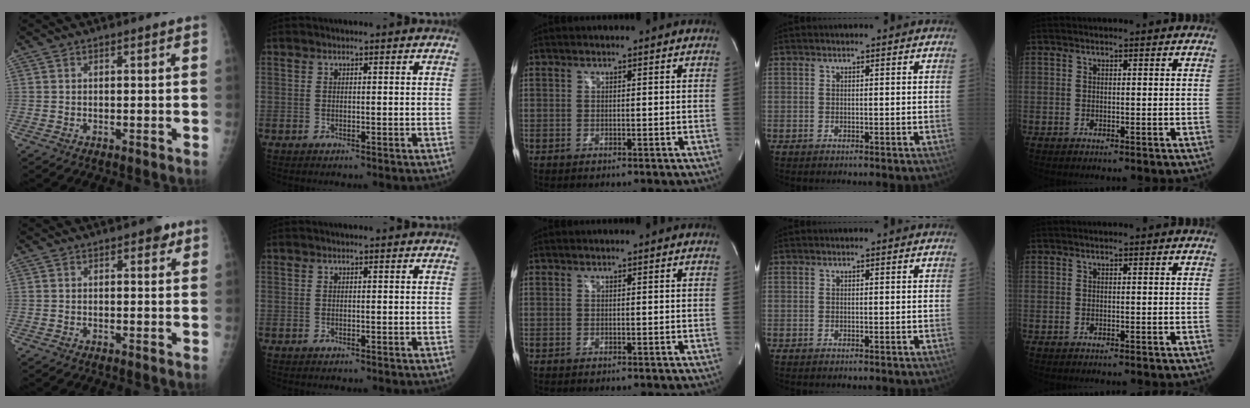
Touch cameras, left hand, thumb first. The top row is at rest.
{"thumb": {"total": 2.3, "force": [1.2, 1.3, 1.5], "torque": [-0.006, -0.001, 0.010]}}